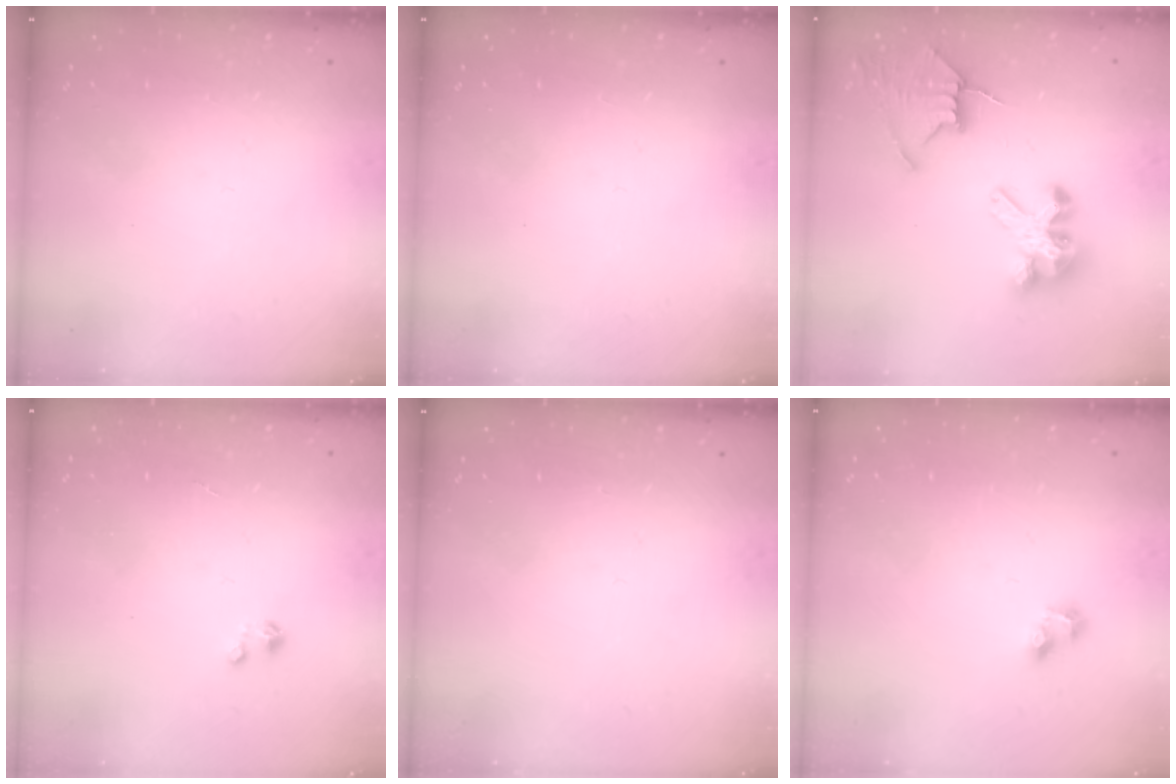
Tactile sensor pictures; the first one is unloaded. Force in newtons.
{"total": 0.0}
{"total": 9.4, "press": 9.4, "slide": 0.7}
{"total": 0.0}
{"total": 0.0}
{"total": 3.5, "press": 3.0, "slide": 1.8}